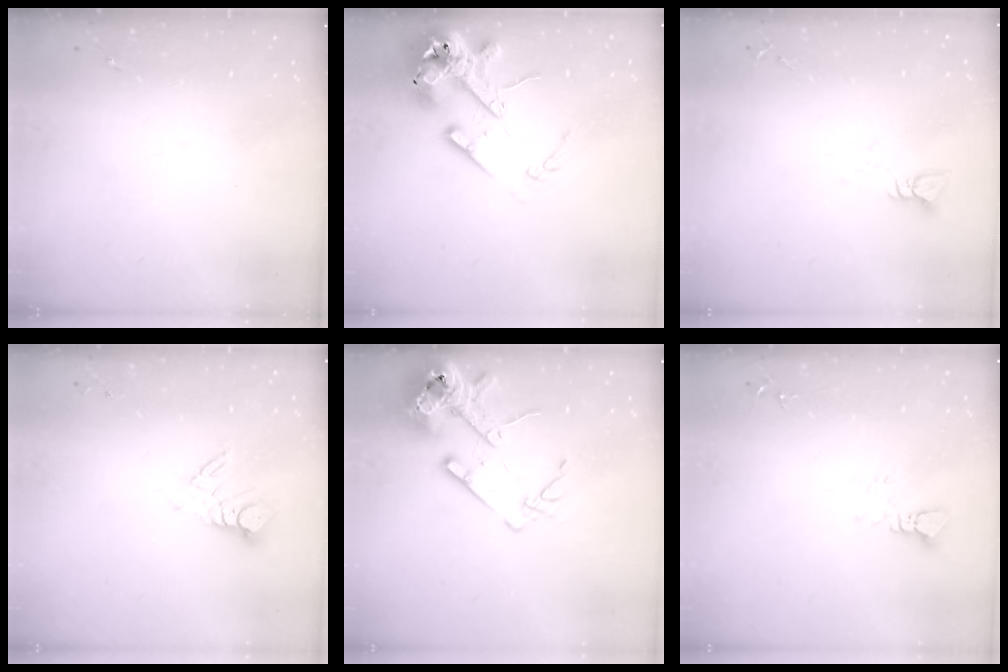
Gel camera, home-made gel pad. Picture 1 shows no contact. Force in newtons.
{"total": 16.3, "press": 16.0, "slide": 2.6}
{"total": 3.5, "press": 3.5, "slide": 0.2}
{"total": 8.8, "press": 8.8, "slide": 0.8}
{"total": 15.2, "press": 14.9, "slide": 2.8}
{"total": 3.4, "press": 3.4, "slide": 0.2}